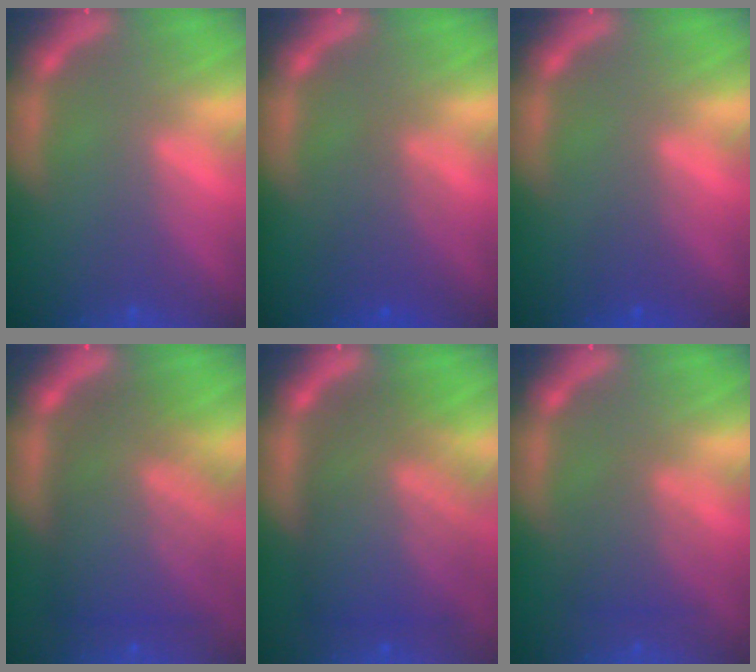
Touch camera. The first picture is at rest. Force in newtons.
{"total": 3.0}
{"total": 1.5}
{"total": 9.0}
{"total": 9.4}
{"total": 3.0}